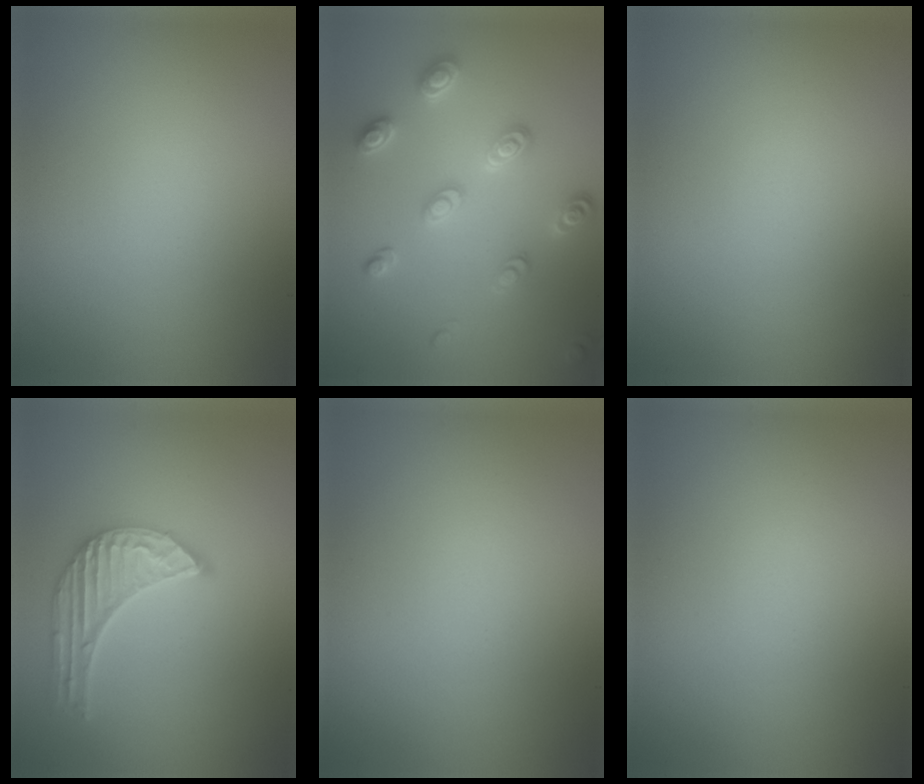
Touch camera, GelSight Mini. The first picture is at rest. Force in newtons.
{"total": 3.0, "press": 2.9, "slide": 0.6}
{"total": 0.0}
{"total": 5.1, "press": 3.9, "slide": 3.2}
{"total": 0.0}
{"total": 0.0}